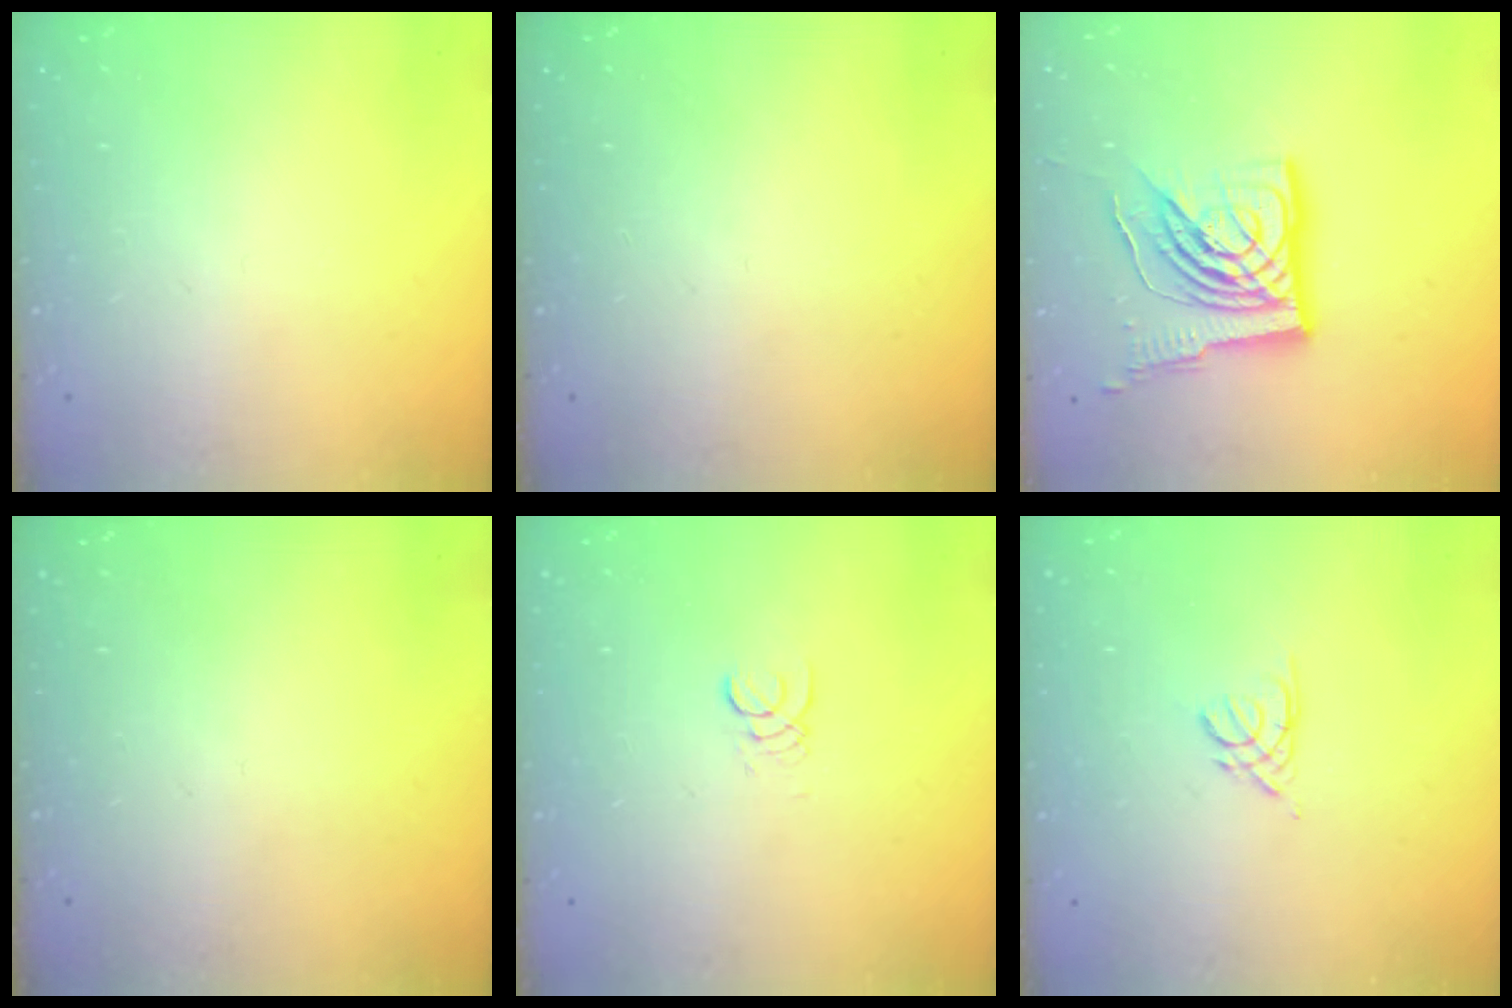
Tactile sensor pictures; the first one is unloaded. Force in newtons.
{"total": 0.0}
{"total": 15.5, "press": 15.4, "slide": 1.8}
{"total": 0.0}
{"total": 1.3, "press": 1.3, "slide": 0.1}
{"total": 2.2, "press": 2.2, "slide": 0.4}